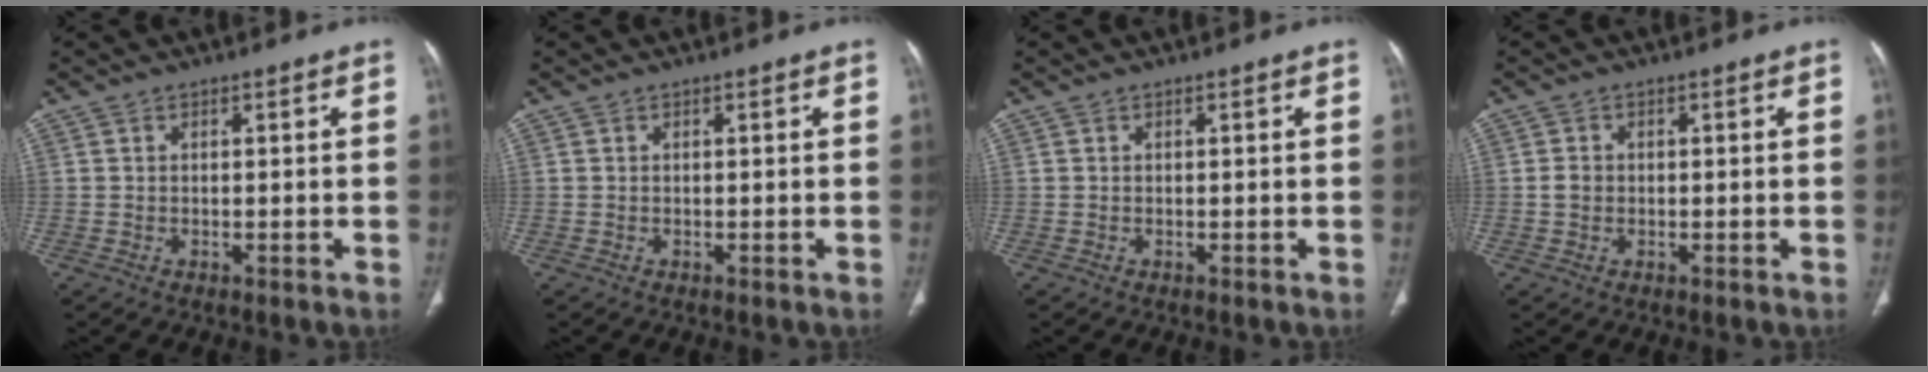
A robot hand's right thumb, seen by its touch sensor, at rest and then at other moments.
{"total": 0.0}
{"total": 0.0}
{"total": 1.7, "force": [-0.1, 1.5, 0.9], "torque": [-0.015, 0.005, -0.002]}